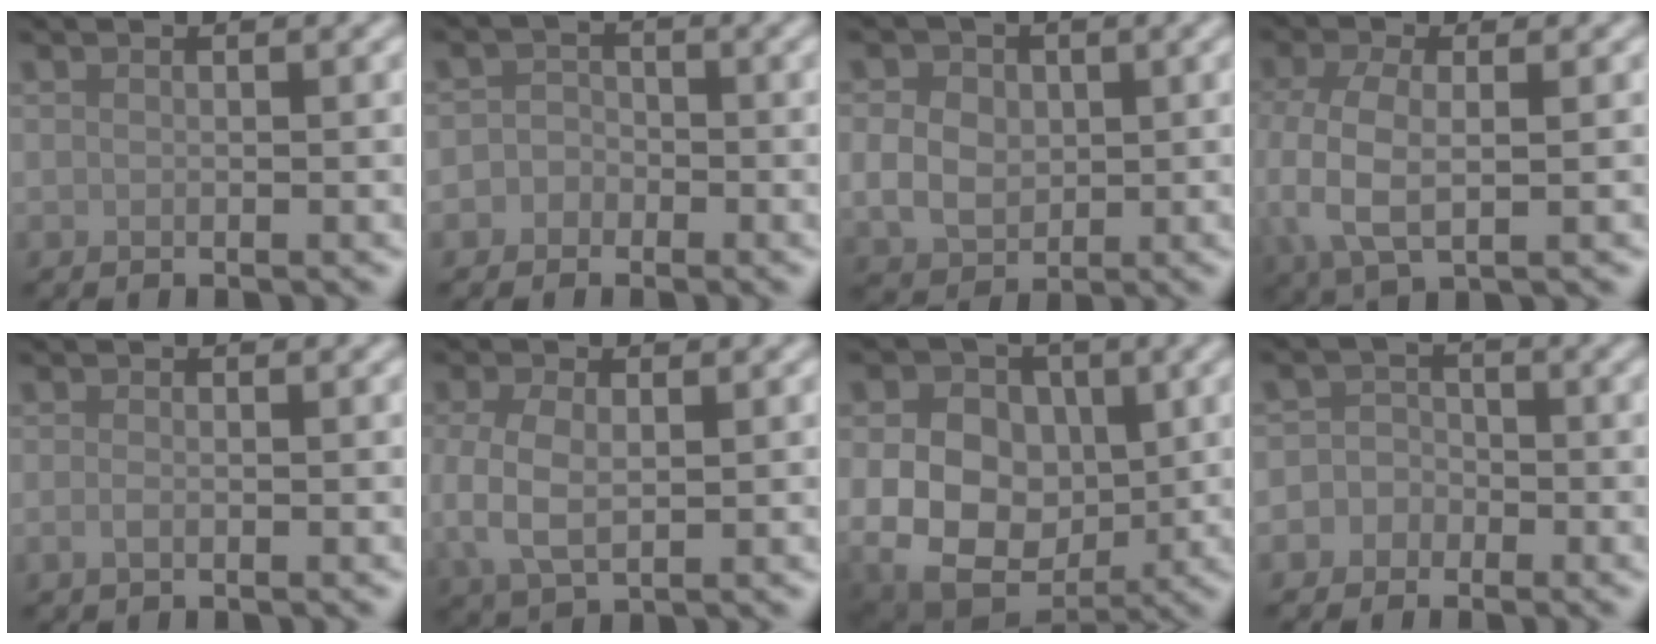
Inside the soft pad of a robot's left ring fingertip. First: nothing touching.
{"total": 2.3, "force": [-0.9, 2.0, 0.3], "torque": [0.024, 0.008, -0.029]}
{"total": 4.4, "force": [0.2, 3.6, 2.5], "torque": [-0.051, -0.001, 0.001]}
{"total": 5.3, "force": [-0.8, 2.6, 4.6], "torque": [-0.110, -0.007, -0.016]}
{"total": 0.8, "force": [-0.3, 0.4, 0.7], "torque": [-0.017, -0.003, -0.007]}
{"total": 4.4, "force": [-0.2, 2.7, 3.4], "torque": [-0.083, -0.007, -0.001]}
{"total": 13.8, "force": [-0.1, 11.0, 8.3], "torque": [-0.137, 0.003, -0.013]}
{"total": 3.9, "force": [-1.6, 3.5, 0.6], "torque": [0.023, 0.009, -0.050]}